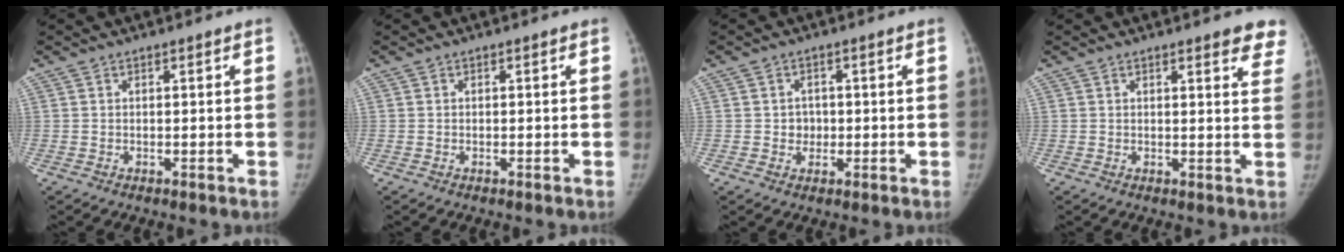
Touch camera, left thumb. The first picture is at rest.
{"total": 0.0}
{"total": 2.8, "force": [-0.1, 2.6, 1.1], "torque": [0.003, 0.006, -0.003]}
{"total": 6.6, "force": [4.9, 1.8, 3.9], "torque": [-0.019, -0.020, 0.044]}